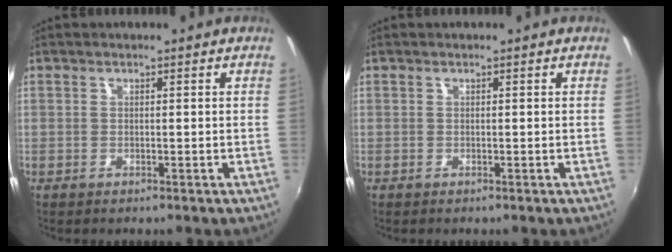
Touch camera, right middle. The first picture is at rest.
{"total": 0.0}